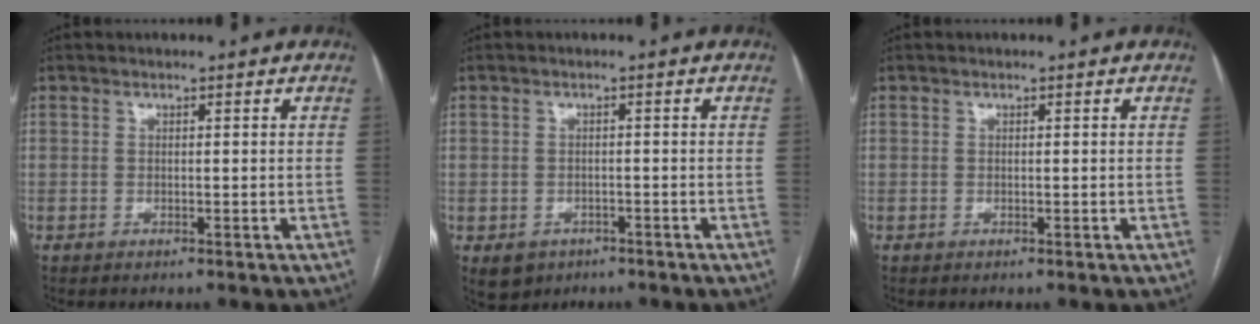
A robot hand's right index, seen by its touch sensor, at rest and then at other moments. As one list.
[{"total": 3.9, "force": [-2.2, 3.1, 0.9], "torque": [-0.010, 0.002, -0.027]}, {"total": 0.0}]